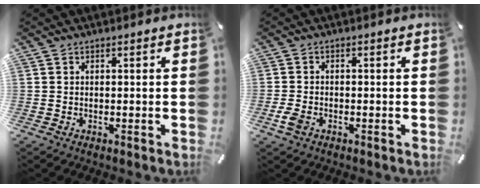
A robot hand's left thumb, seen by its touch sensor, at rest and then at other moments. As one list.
[{"total": 3.3, "force": [-1.5, 2.0, 2.2], "torque": [-0.055, -0.001, -0.030]}]